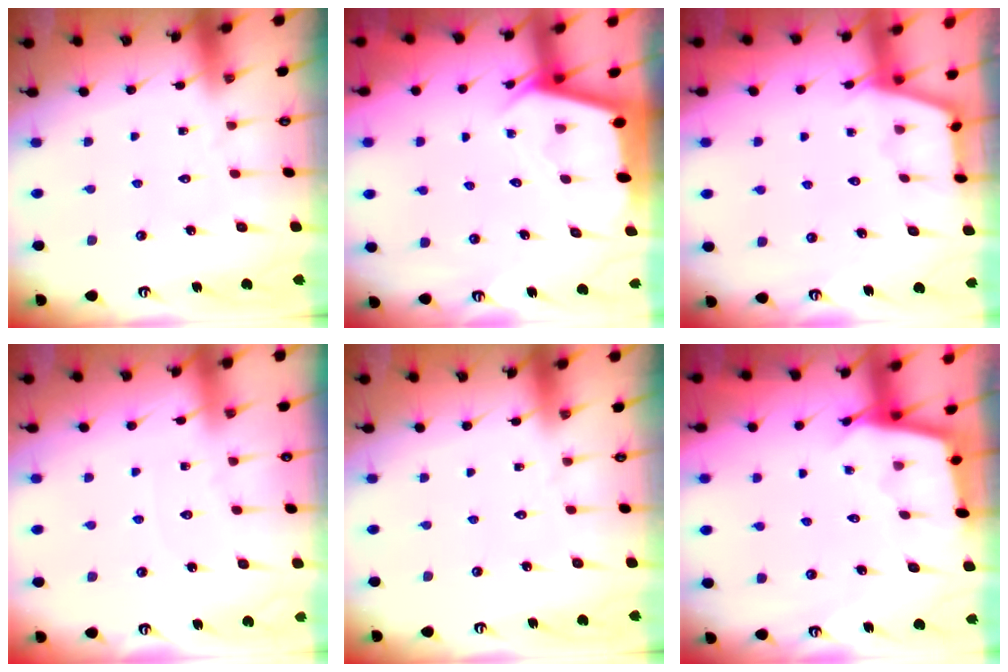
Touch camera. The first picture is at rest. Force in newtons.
{"total": 2.3, "press": 2.3, "slide": 0.2}
{"total": 2.4, "press": 2.4, "slide": 0.4}
{"total": 2.2, "press": 2.2, "slide": 0.3}
{"total": 0.0}
{"total": 2.3, "press": 2.3, "slide": 0.2}